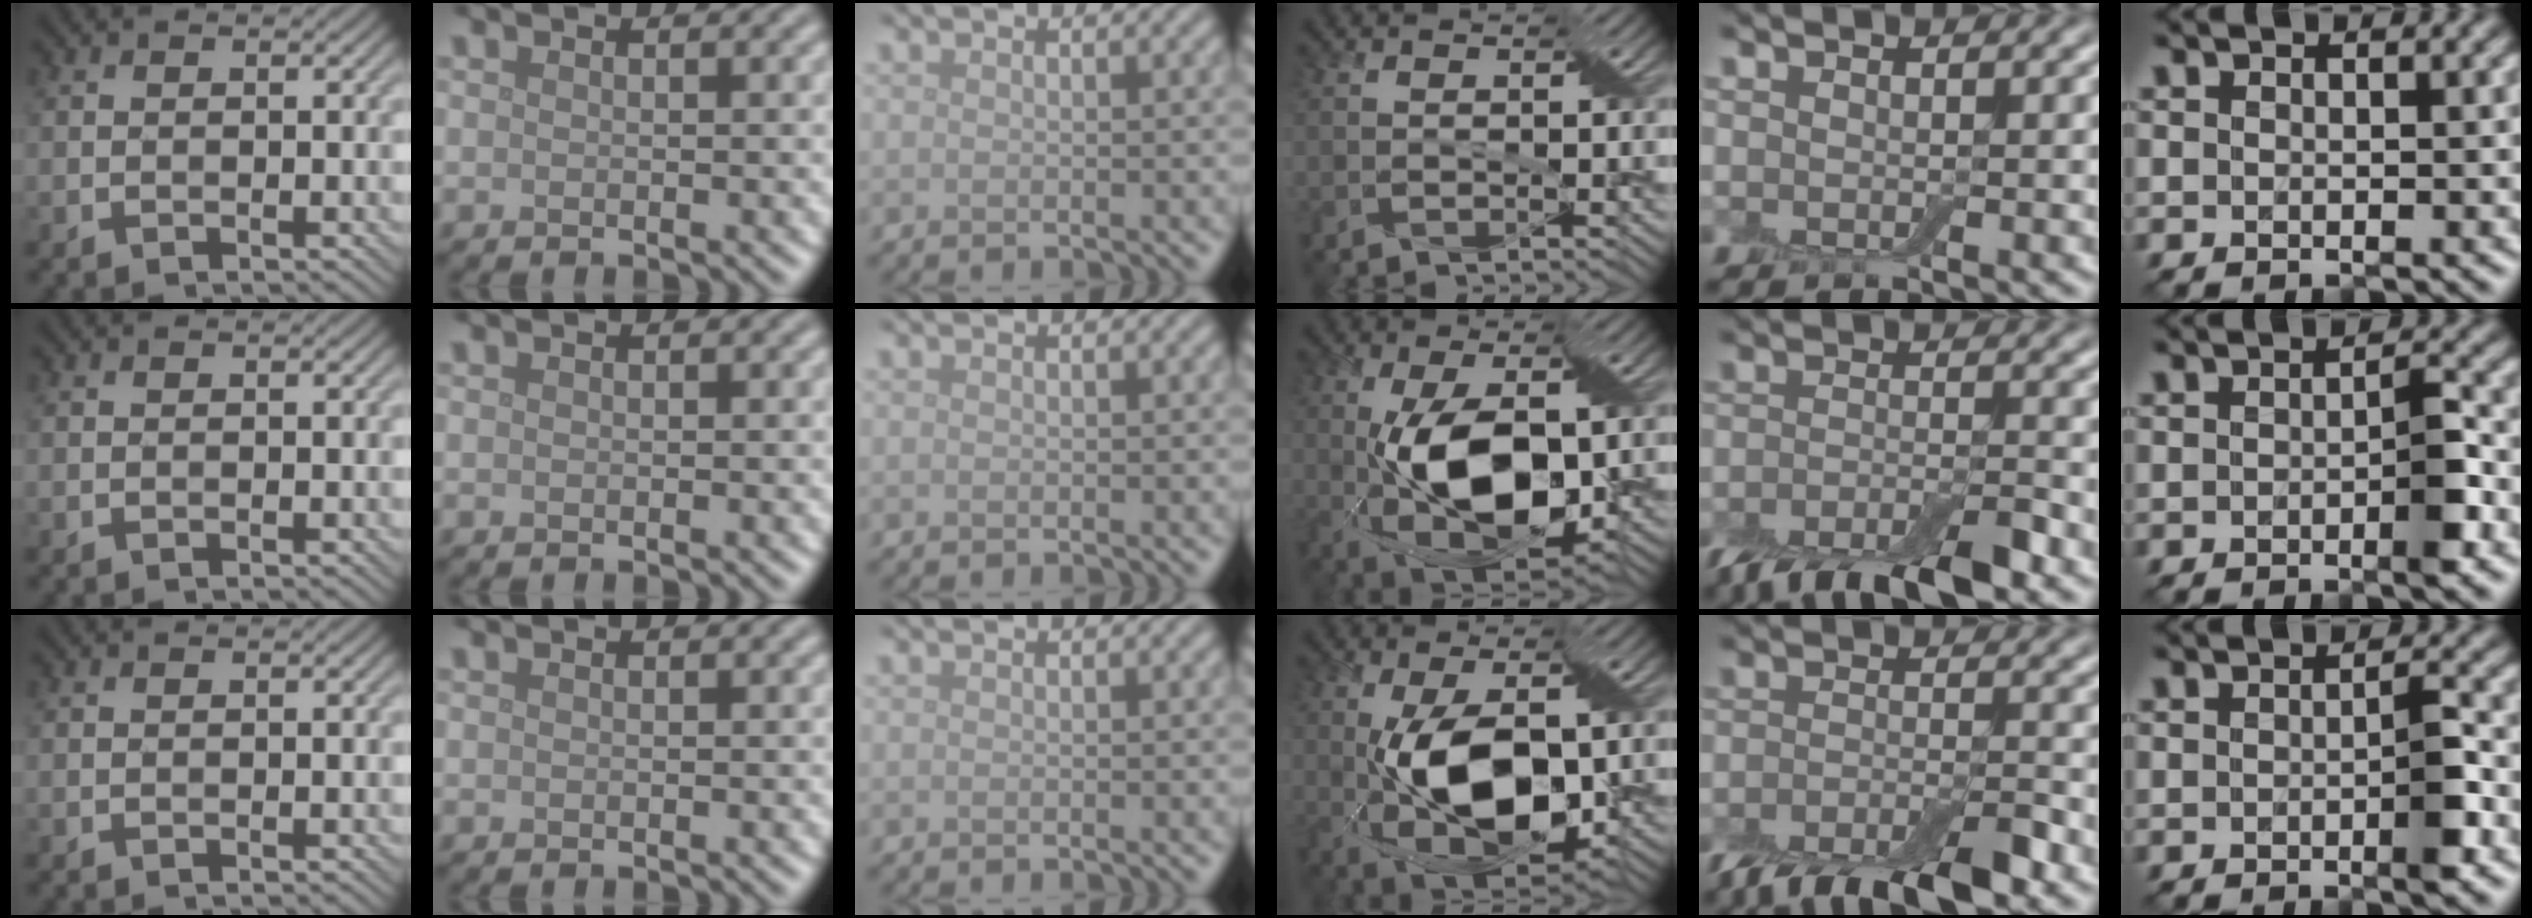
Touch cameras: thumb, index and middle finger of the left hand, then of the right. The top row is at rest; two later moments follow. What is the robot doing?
{"motion": "pour", "object": "cup"}